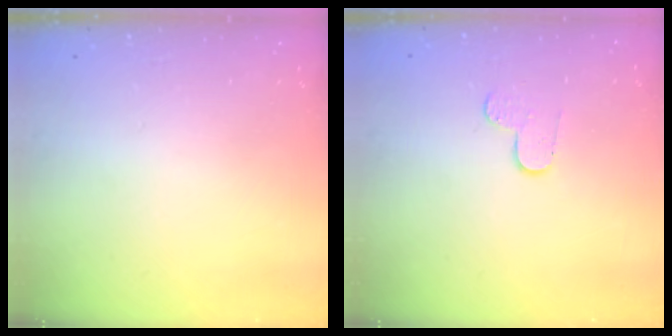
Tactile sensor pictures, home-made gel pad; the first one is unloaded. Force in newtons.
{"total": 6.2, "press": 6.2, "slide": 0.6}